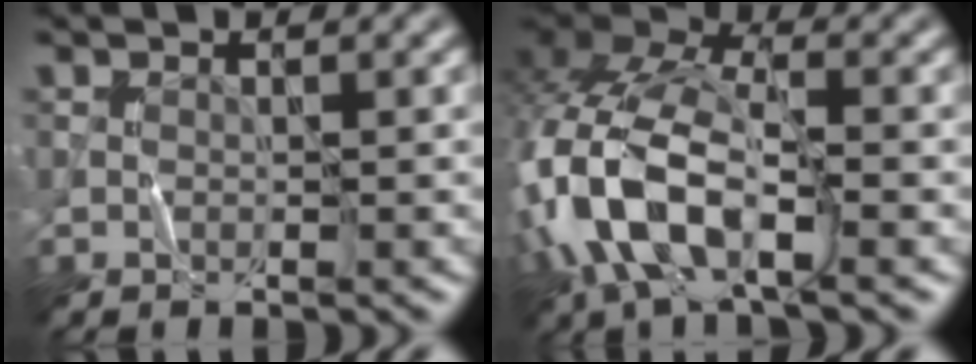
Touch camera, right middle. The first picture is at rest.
{"total": 11.6, "force": [-3.4, 5.9, 9.4], "torque": [-0.224, 0.002, -0.074]}